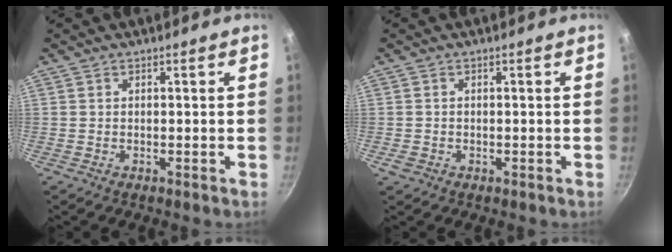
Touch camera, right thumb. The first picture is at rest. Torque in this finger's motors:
{"motor_torque": [1.02, 0.69, 0.32, -0.90, 0.01]}